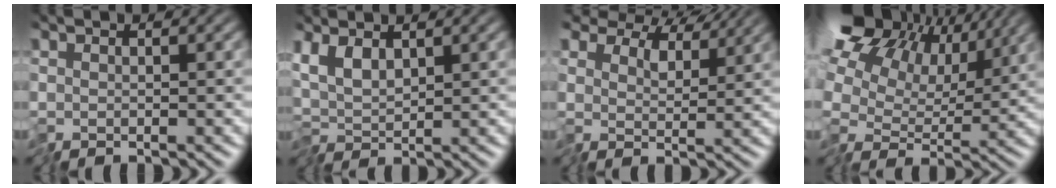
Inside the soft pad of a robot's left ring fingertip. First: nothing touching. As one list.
[{"total": 2.6, "force": [1.0, 0.9, 2.2], "torque": [-0.048, 0.004, 0.013]}, {"total": 8.4, "force": [6.6, 4.1, 3.2], "torque": [-0.090, 0.010, 0.104]}, {"total": 13.5, "force": [6.1, 8.5, 8.5], "torque": [-0.172, 0.037, 0.107]}]